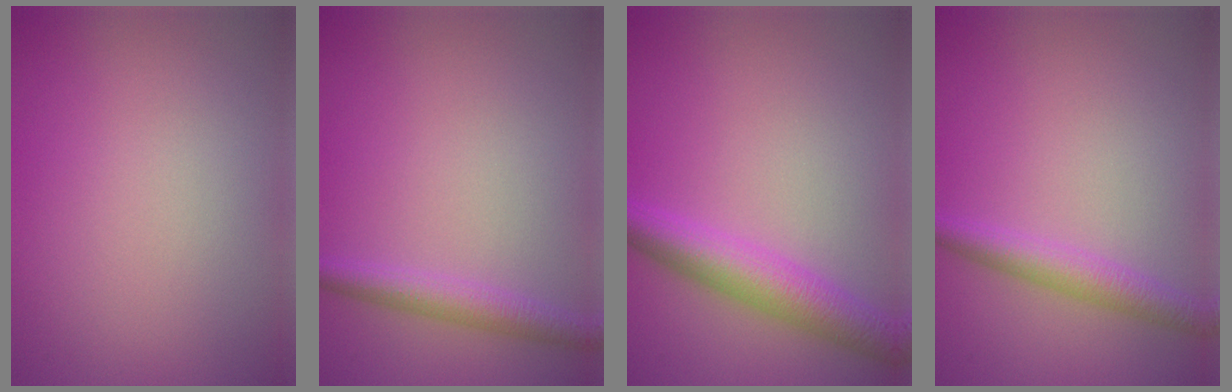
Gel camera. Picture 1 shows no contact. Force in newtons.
{"total": 2.5, "press": 2.5, "slide": 0.1}
{"total": 4.8, "press": 4.8, "slide": 0.0}
{"total": 2.8, "press": 2.8, "slide": 0.0}